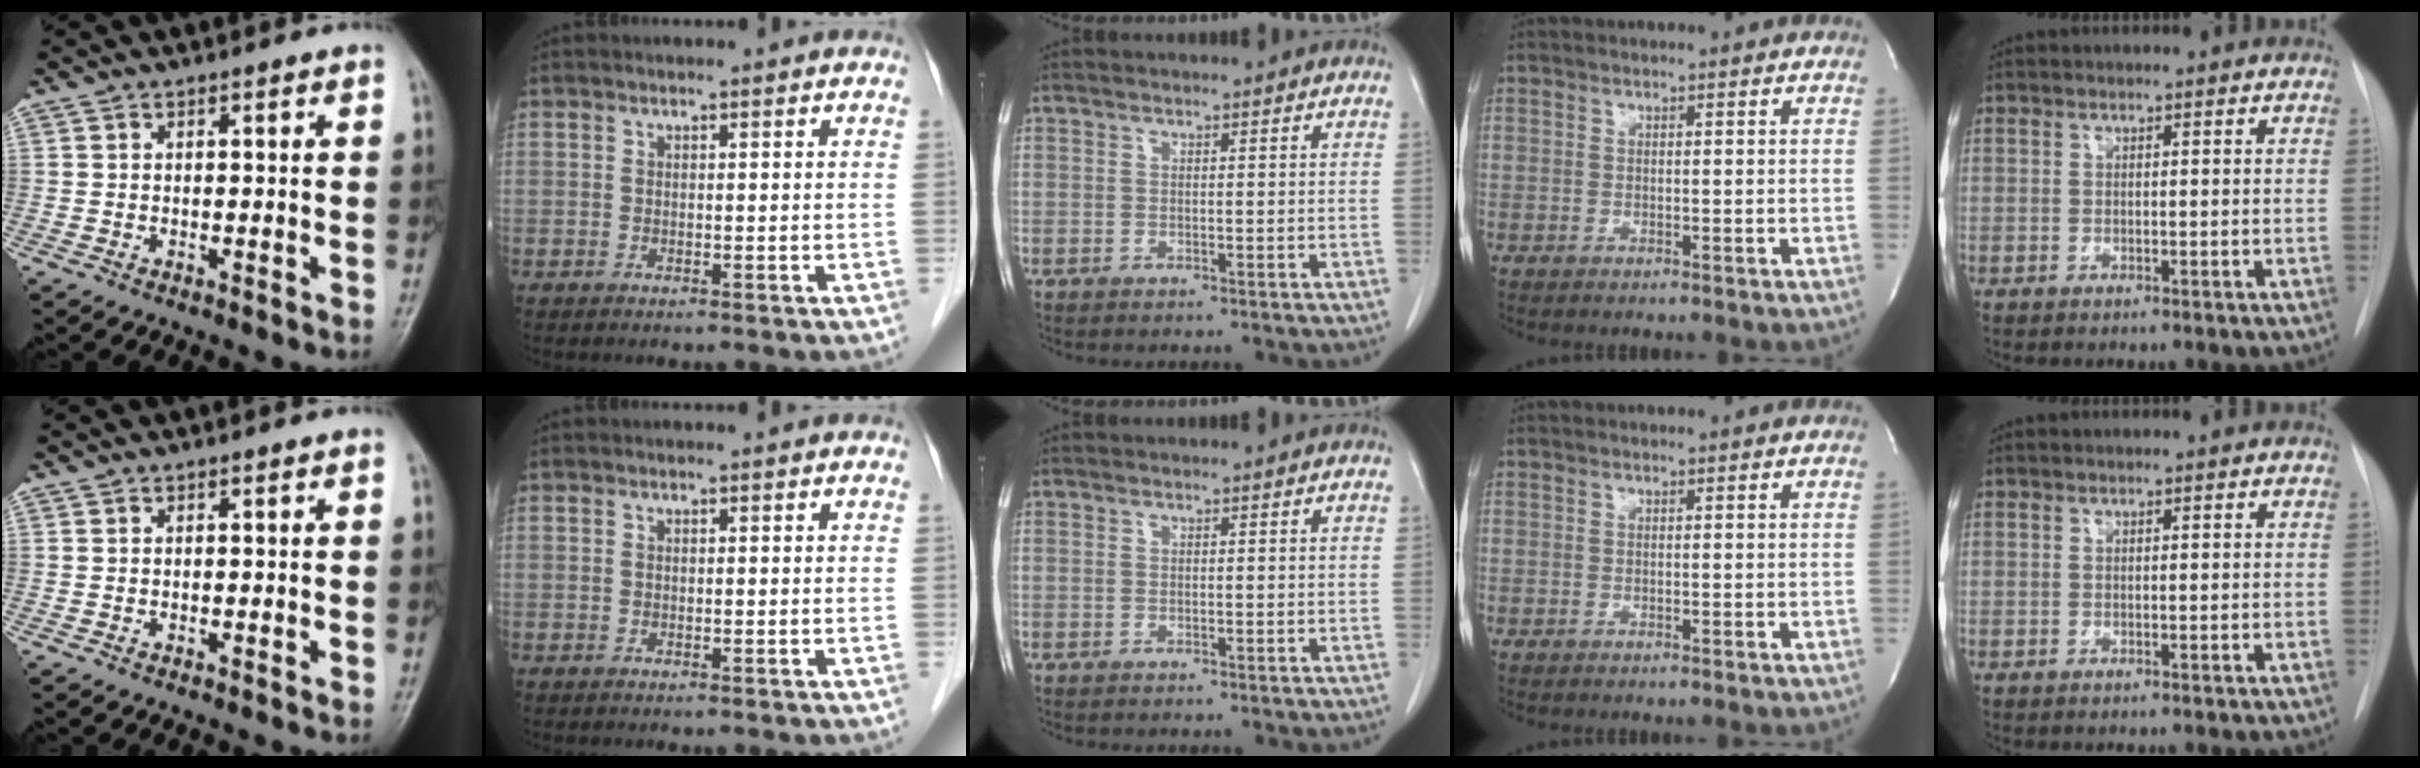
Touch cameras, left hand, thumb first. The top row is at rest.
{}